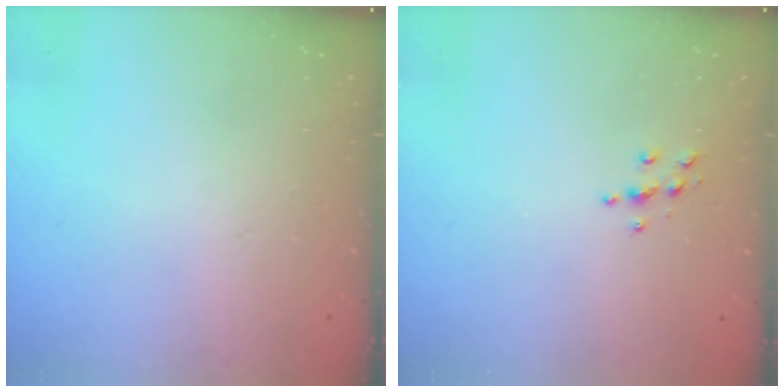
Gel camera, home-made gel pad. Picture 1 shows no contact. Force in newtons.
{"total": 4.0, "press": 3.9, "slide": 0.4}